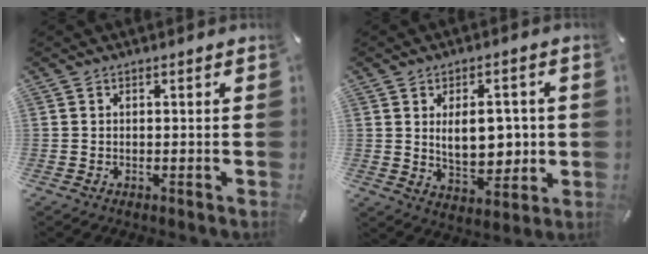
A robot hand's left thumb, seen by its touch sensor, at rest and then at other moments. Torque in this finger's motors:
{"motor_torque": [1.77, 1.58, 1.17, 0.24, 0.10]}